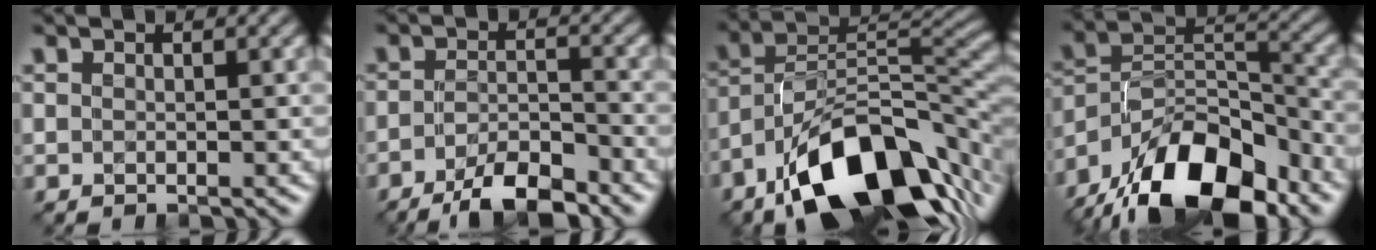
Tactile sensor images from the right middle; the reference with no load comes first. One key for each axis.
{"total": 5.9, "fx": -4.3, "fy": 1.4, "fz": 3.7, "tx": -0.066, "ty": -0.003, "tz": -0.075}
{"total": 14.3, "fx": -7.9, "fy": 6.7, "fz": 9.8, "tx": -0.154, "ty": 0.003, "tz": -0.146}
{"total": 13.5, "fx": -9.7, "fy": 5.8, "fz": 7.3, "tx": -0.132, "ty": 0.015, "tz": -0.183}